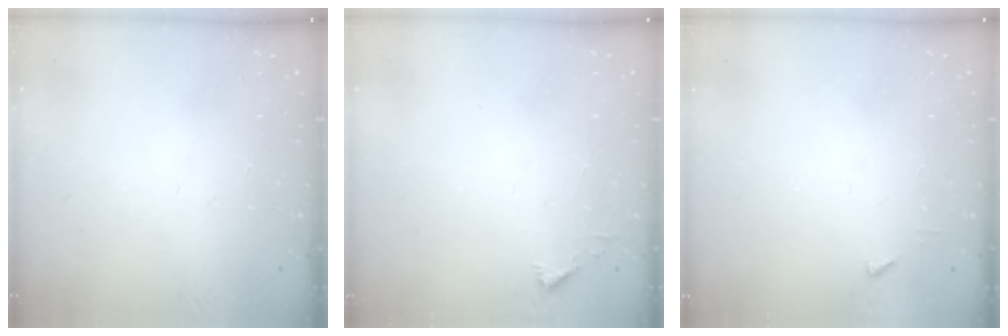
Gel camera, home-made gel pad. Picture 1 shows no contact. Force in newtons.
{"total": 2.3, "press": 2.3, "slide": 0.2}
{"total": 3.2, "press": 3.2, "slide": 0.3}